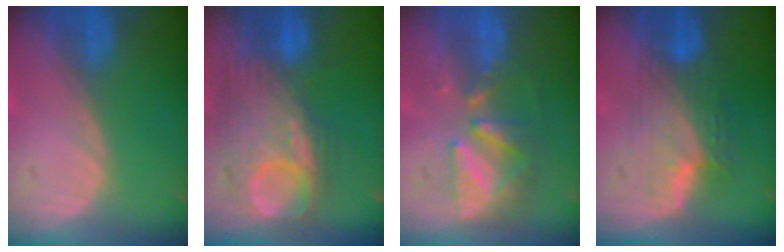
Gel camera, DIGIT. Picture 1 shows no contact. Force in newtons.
{"total": 10.6, "press": 10.1, "slide": 3.2}
{"total": 9.0, "press": 7.9, "slide": 4.3}
{"total": 7.5, "press": 7.1, "slide": 2.6}